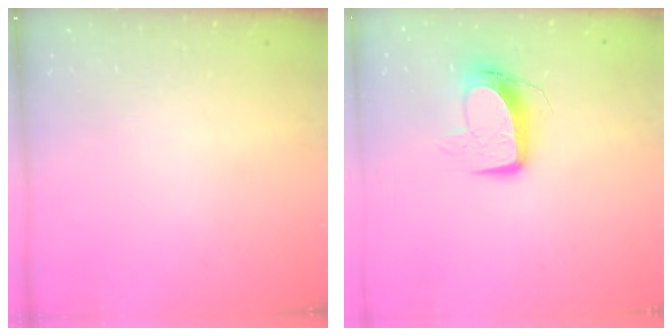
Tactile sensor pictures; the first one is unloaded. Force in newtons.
{"total": 10.3, "press": 10.2, "slide": 1.1}